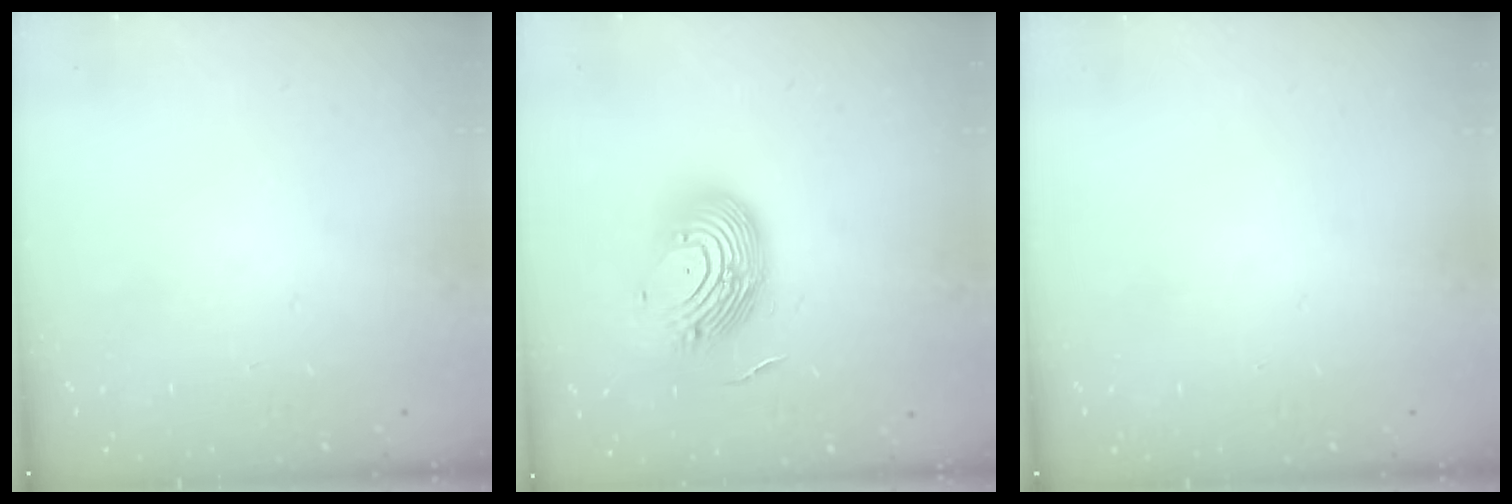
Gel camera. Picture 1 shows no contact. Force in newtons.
{"total": 16.3, "press": 15.8, "slide": 4.1}
{"total": 0.0}